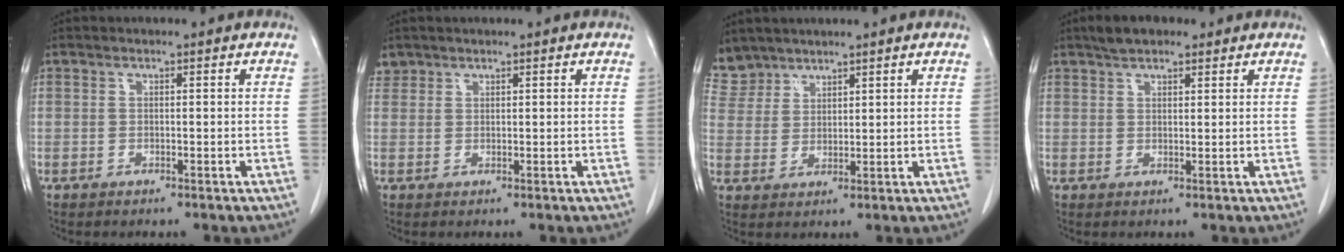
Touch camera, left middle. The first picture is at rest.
{"total": 1.6, "force": [1.3, 0.9, -0.2], "torque": [0.010, 0.009, 0.022]}
{"total": 5.5, "force": [4.9, 2.6, -0.4], "torque": [0.010, 0.004, 0.105]}
{"total": 4.3, "force": [3.2, 1.8, 2.3], "torque": [-0.048, 0.017, 0.055]}